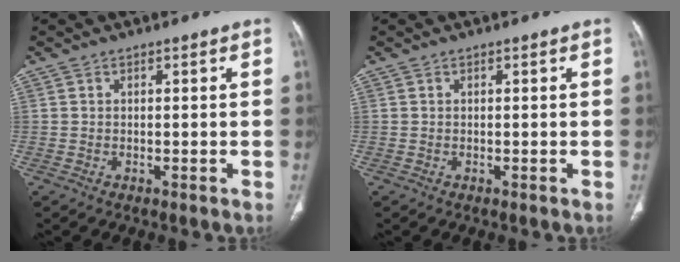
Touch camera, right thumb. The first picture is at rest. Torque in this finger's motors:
{"motor_torque": [0.00, 0.00, 0.00, 0.00, 0.00]}